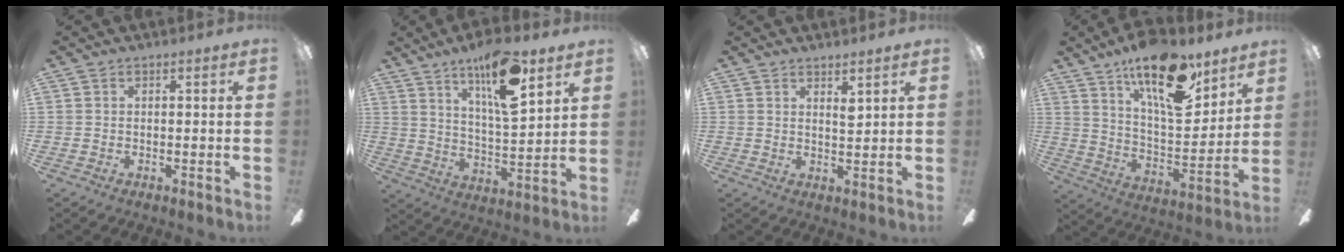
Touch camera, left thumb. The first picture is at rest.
{"total": 15.9, "force": [10.6, 4.2, 11.1], "torque": [-0.188, -0.054, 0.173]}
{"total": 3.0, "force": [2.5, 0.2, 1.7], "torque": [-0.030, -0.017, 0.042]}
{"total": 20.7, "force": [13.7, 7.8, 13.4], "torque": [-0.222, -0.078, 0.232]}